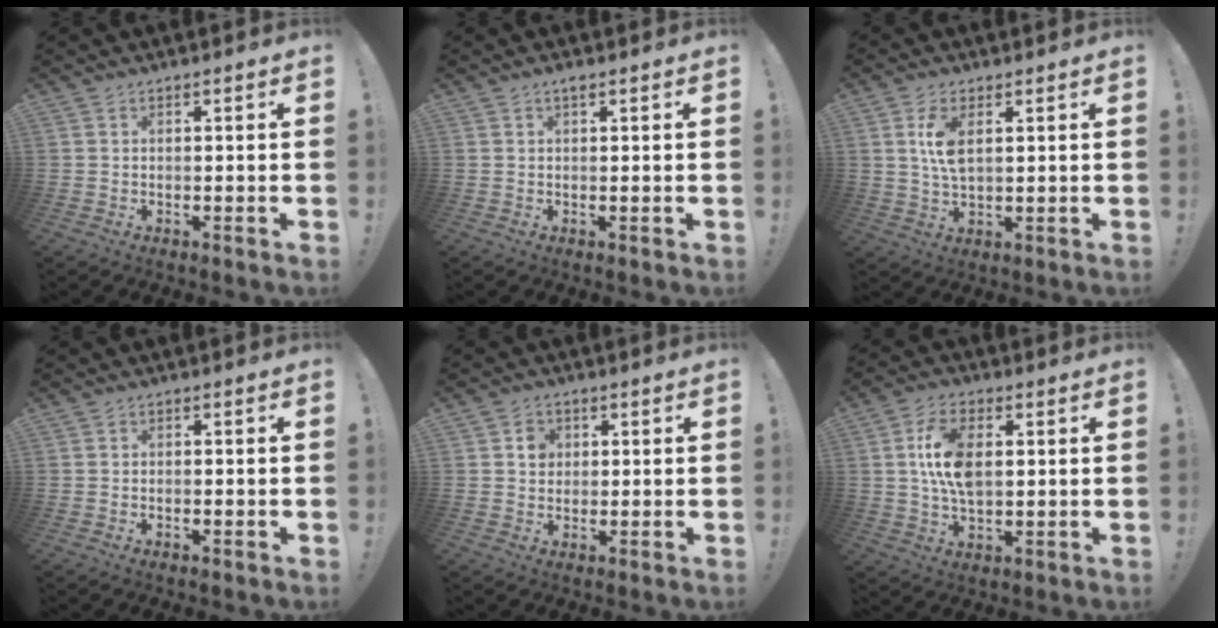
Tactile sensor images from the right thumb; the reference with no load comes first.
{"total": 1.1, "force": [0.6, 0.1, 0.9], "torque": [-0.013, 0.001, 0.009]}
{"total": 7.0, "force": [2.1, 3.2, 5.9], "torque": [-0.109, -0.010, 0.030]}
{"total": 0.7, "force": [-0.6, 0.3, 0.2], "torque": [-0.011, 0.004, -0.009]}
{"total": 4.1, "force": [1.1, 3.7, 1.6], "torque": [-0.008, -0.003, 0.015]}
{"total": 11.5, "force": [1.6, 6.4, 9.4], "torque": [-0.169, -0.001, 0.028]}